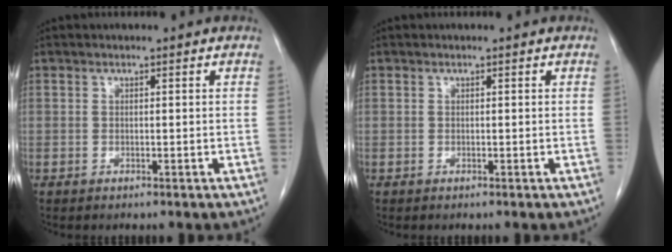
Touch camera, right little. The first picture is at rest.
{"total": 0.0}